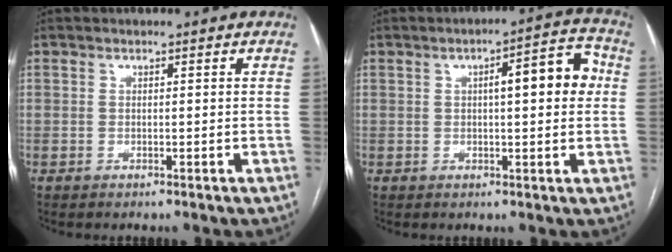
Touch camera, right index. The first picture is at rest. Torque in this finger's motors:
{"motor_torque": [0.24, 0.00, 0.12, 0.05]}